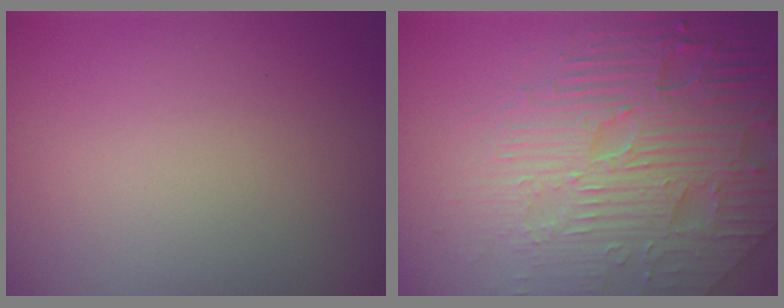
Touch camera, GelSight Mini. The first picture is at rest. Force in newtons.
{"total": 8.6, "press": 6.2, "slide": 6.0}